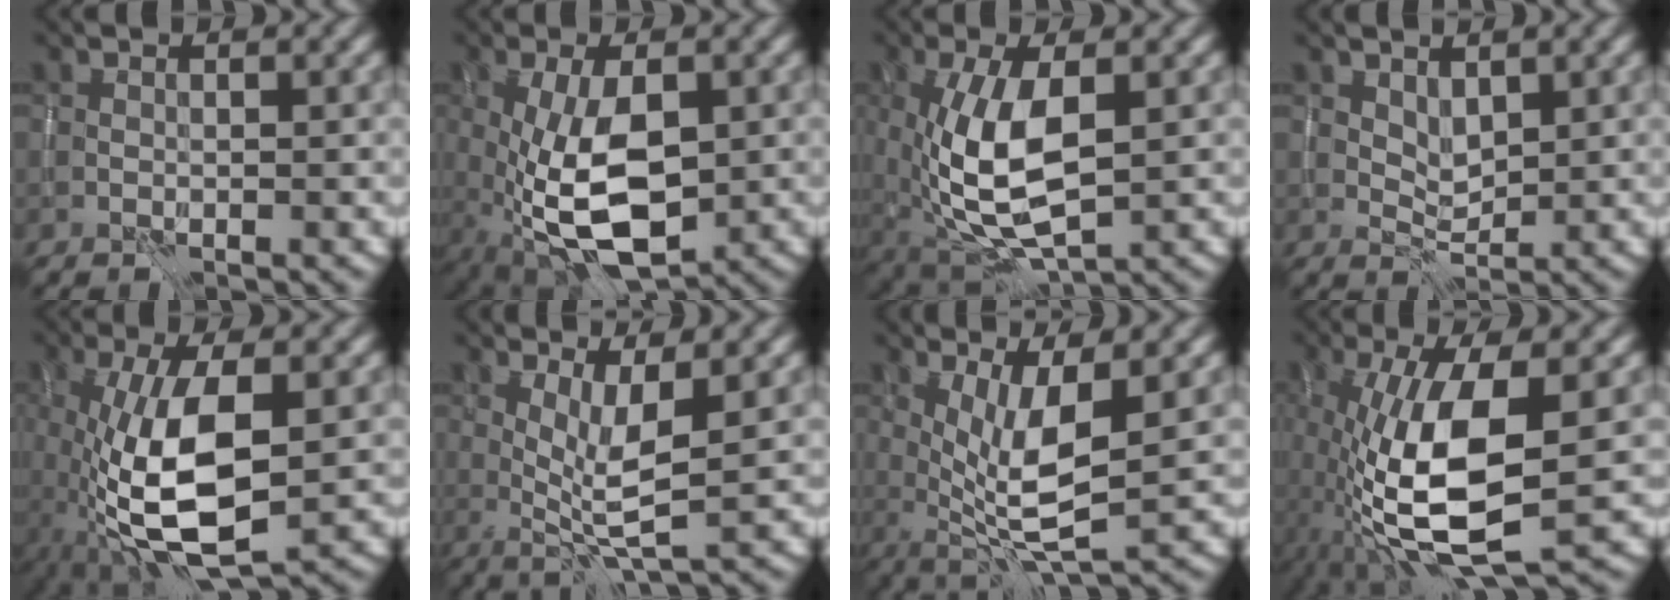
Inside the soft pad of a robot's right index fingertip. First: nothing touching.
{"total": 8.7, "force": [-1.3, 4.0, 7.6], "torque": [-0.169, -0.012, -0.019]}
{"total": 8.7, "force": [-0.1, 3.9, 7.7], "torque": [-0.170, -0.007, -0.003]}
{"total": 1.9, "force": [1.3, 0.9, 1.0], "torque": [-0.020, -0.007, 0.027]}
{"total": 9.7, "force": [-1.8, 3.5, 8.9], "torque": [-0.187, -0.004, -0.034]}
{"total": 4.3, "force": [0.5, 0.8, 4.2], "torque": [-0.080, -0.009, 0.014]}
{"total": 6.5, "force": [0.5, 1.9, 6.2], "torque": [-0.111, -0.010, 0.014]}
{"total": 11.0, "force": [-2.1, 3.8, 10.1], "torque": [-0.219, -0.010, -0.040]}